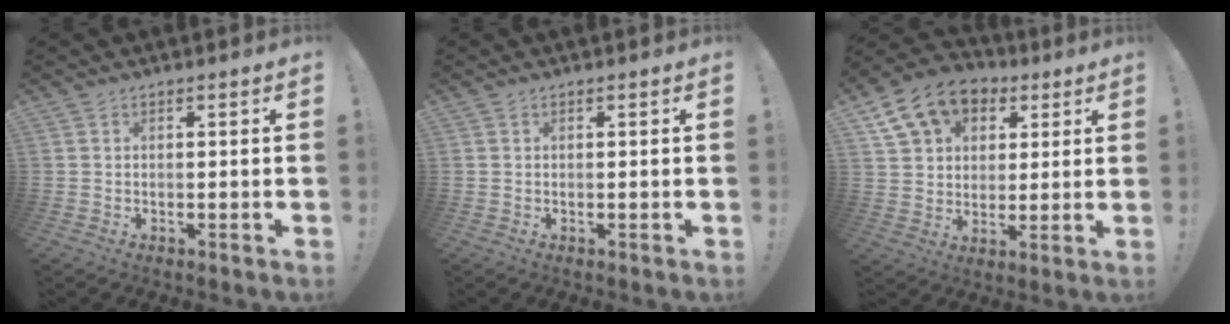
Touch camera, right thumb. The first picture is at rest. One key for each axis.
{"total": 0.0}
{"total": 14.4, "fx": 7.2, "fy": 10.6, "fz": 6.4, "tx": -0.096, "ty": -0.034, "tz": 0.139}